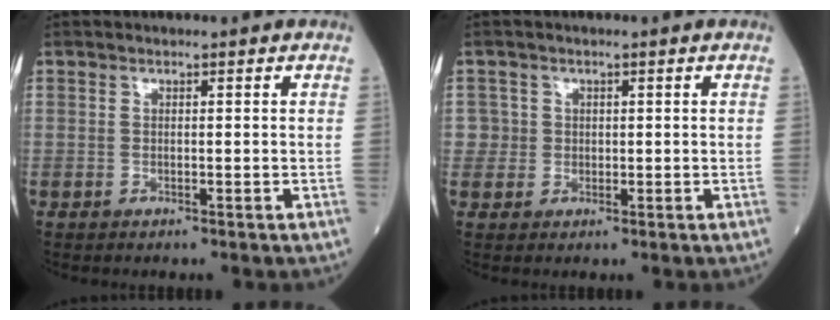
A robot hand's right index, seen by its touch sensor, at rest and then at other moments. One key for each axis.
{"total": 2.3, "fx": 0.3, "fy": 2.2, "fz": -0.2, "tx": 0.022, "ty": 0.006, "tz": 0.000}